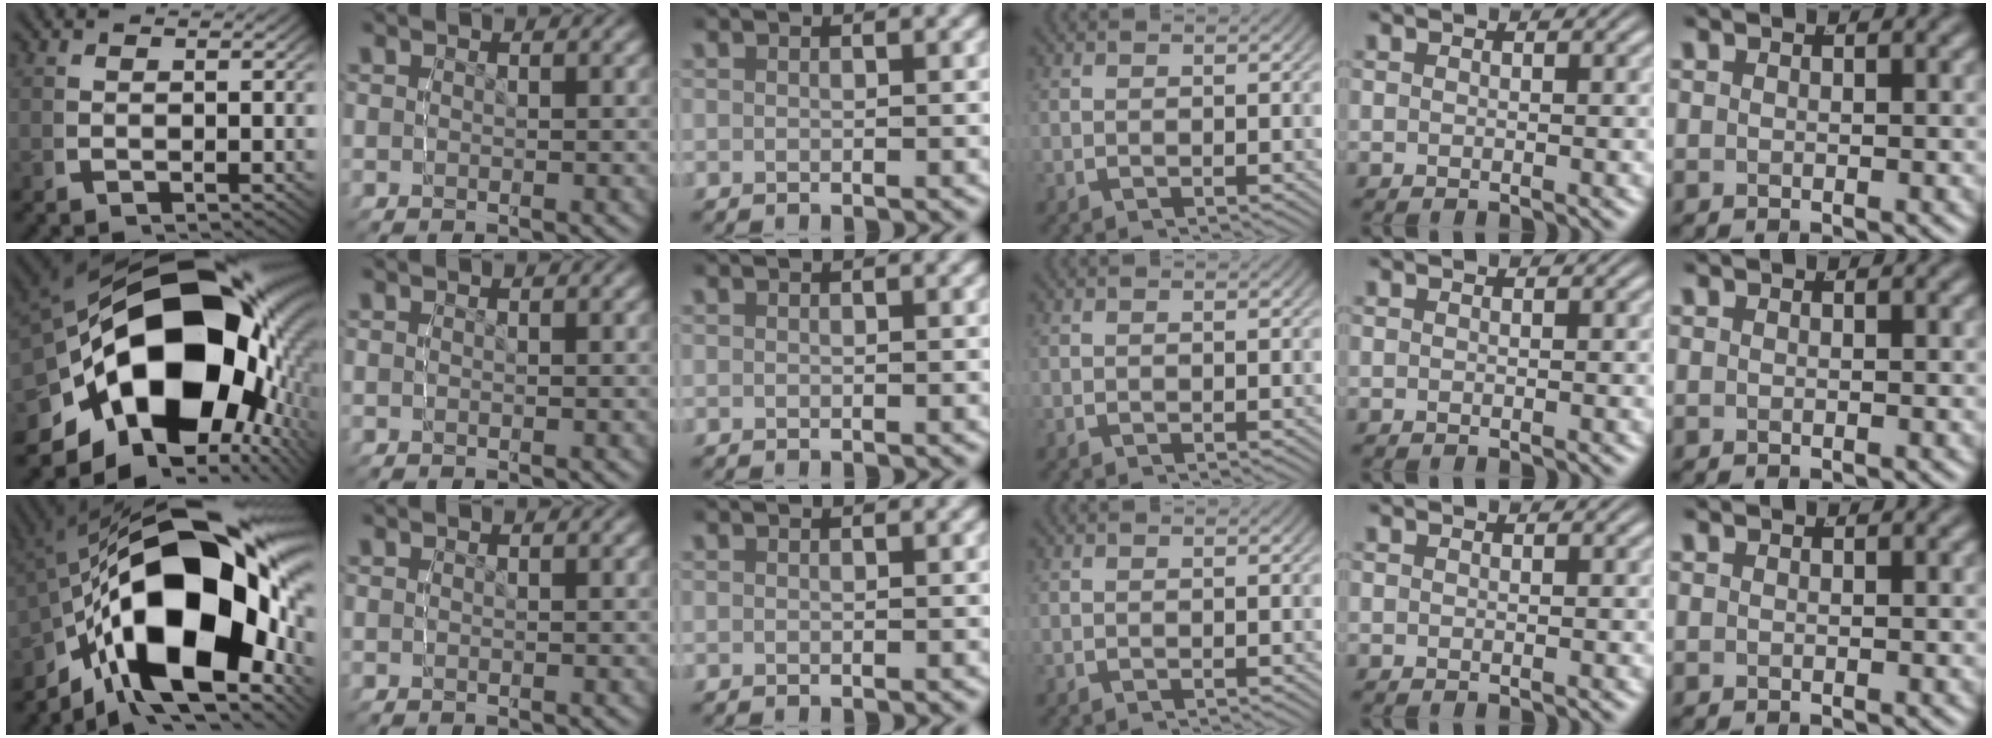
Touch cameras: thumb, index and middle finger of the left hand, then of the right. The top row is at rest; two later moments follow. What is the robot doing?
{"motion": "lift_and_place", "object": "toy banana"}